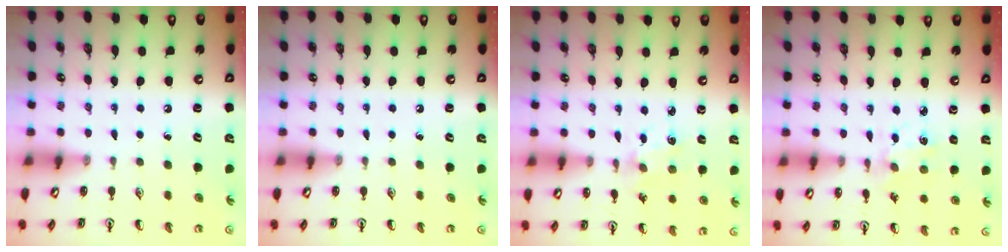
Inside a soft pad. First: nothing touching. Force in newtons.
{"total": 0.0}
{"total": 2.3, "press": 2.3, "slide": 0.4}
{"total": 1.2, "press": 1.1, "slide": 0.3}